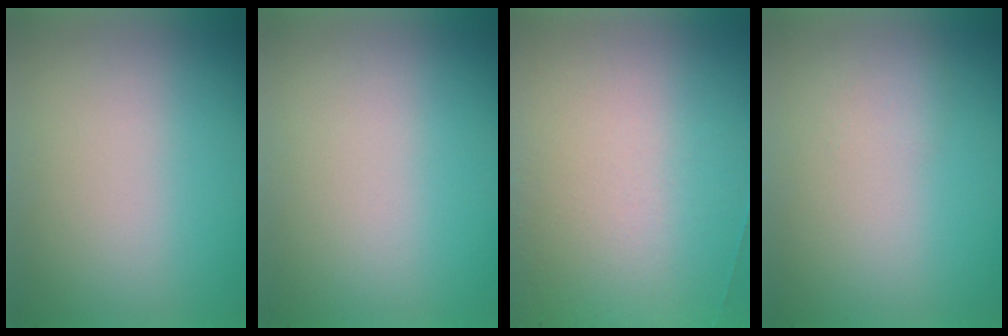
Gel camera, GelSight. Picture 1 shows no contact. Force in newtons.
{"total": 0.0}
{"total": 6.7}
{"total": 1.1}